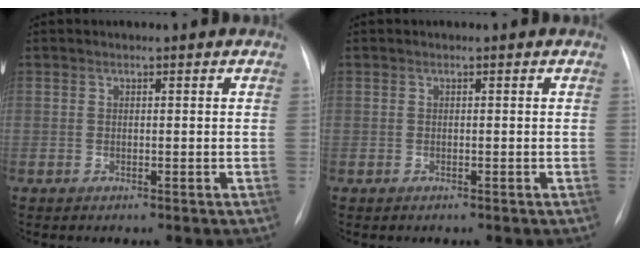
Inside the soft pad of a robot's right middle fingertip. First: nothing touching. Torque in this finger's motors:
{"motor_torque": [-0.22, -0.03, -0.03, -0.01]}